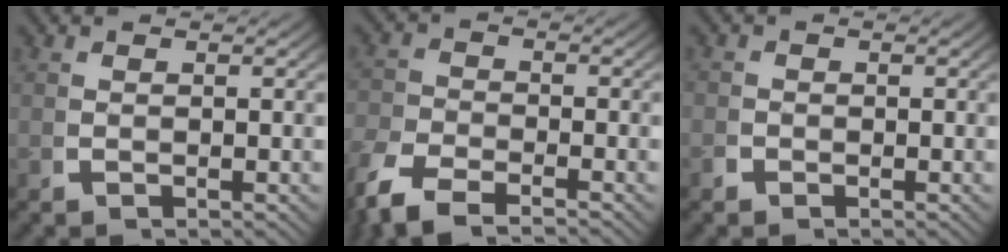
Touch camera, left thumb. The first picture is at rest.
{"total": 4.5, "force": [-3.5, 2.1, 2.0], "torque": [-0.047, -0.013, -0.058]}
{"total": 1.0, "force": [-0.5, 0.9, 0.0], "torque": [0.007, 0.001, -0.015]}